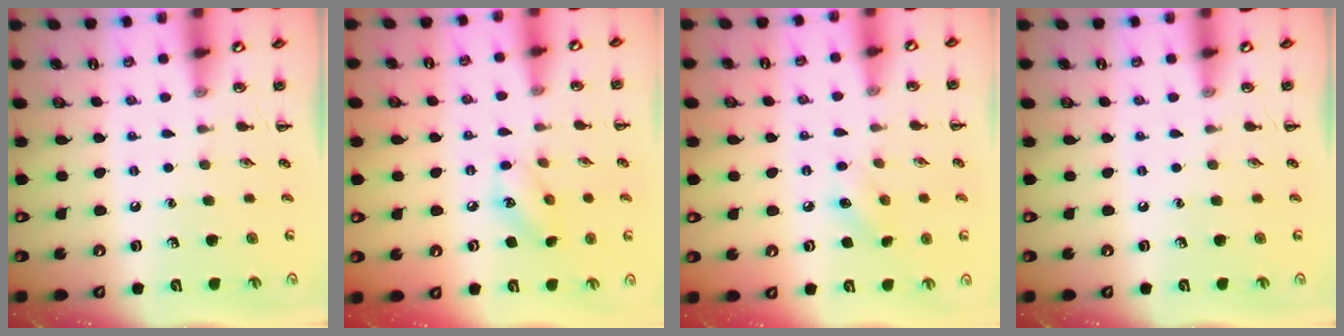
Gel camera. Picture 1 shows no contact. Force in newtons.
{"total": 7.0, "press": 7.0, "slide": 0.7}
{"total": 5.6, "press": 5.4, "slide": 1.4}
{"total": 0.0}